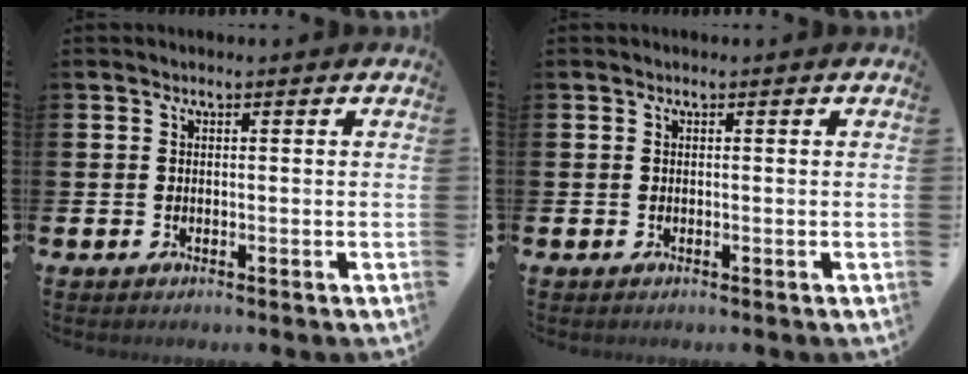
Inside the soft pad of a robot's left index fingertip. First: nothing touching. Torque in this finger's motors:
{"motor_torque": [-0.01, 0.00, -0.01, 0.00]}